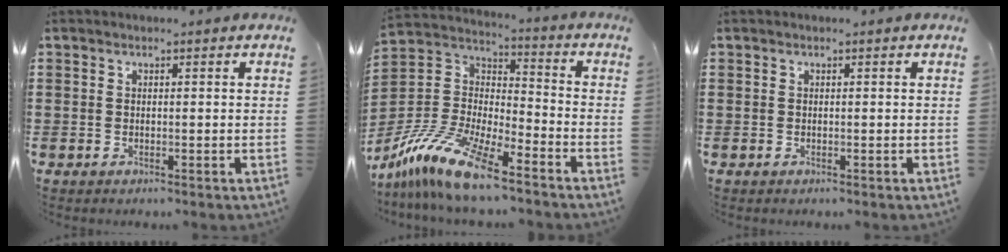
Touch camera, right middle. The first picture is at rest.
{"total": 13.5, "force": [-10.7, 2.4, 7.9], "torque": [-0.188, 0.019, -0.215]}
{"total": 0.0}